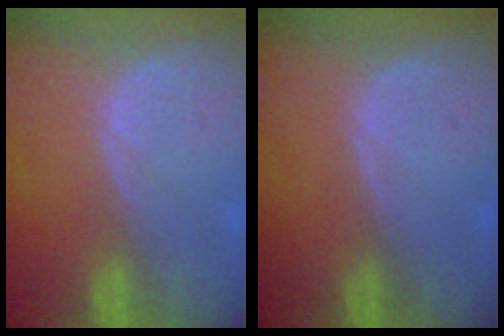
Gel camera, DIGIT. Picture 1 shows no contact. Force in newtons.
{"total": 0.0}